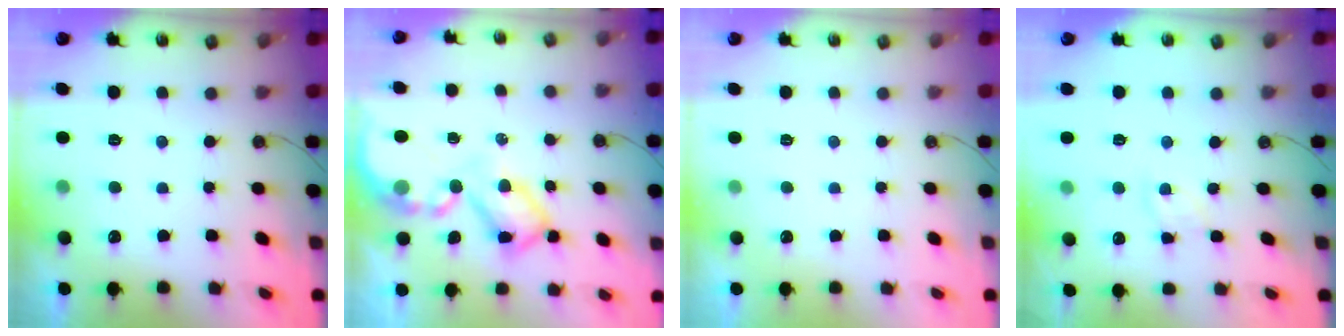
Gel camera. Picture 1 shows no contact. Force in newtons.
{"total": 8.6, "press": 8.5, "slide": 0.7}
{"total": 0.0}
{"total": 4.2, "press": 4.2, "slide": 0.5}